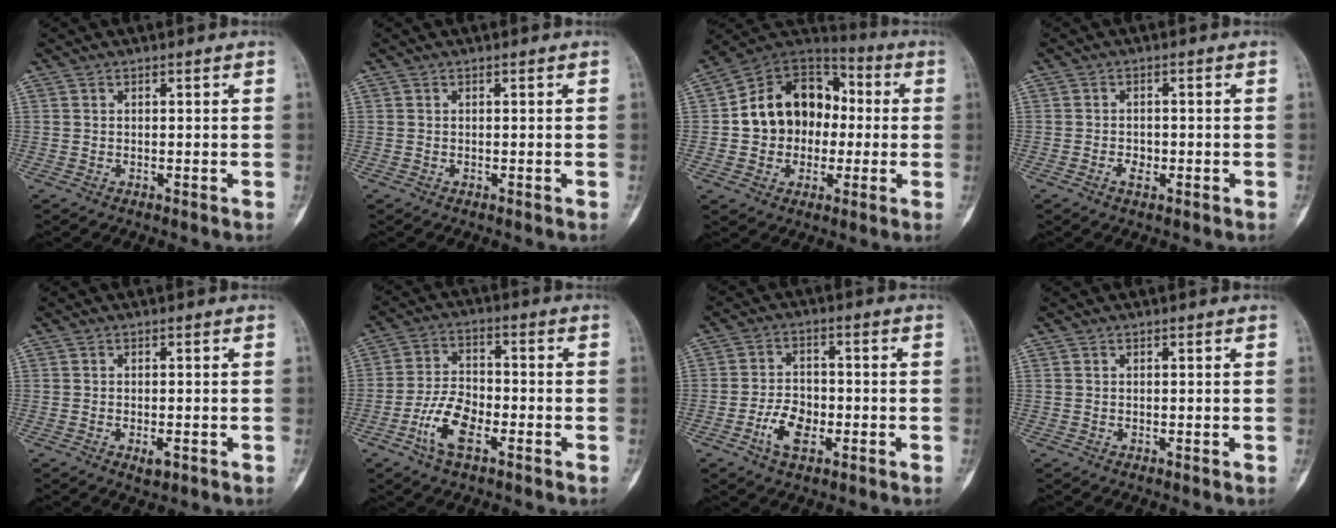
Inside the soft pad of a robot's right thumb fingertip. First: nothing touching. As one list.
[{"total": 0.0}, {"total": 16.7, "force": [-0.2, 13.4, 10.0], "torque": [-0.116, 0.038, -0.010]}, {"total": 2.3, "force": [-1.0, 1.5, 1.5], "torque": [-0.022, 0.004, -0.017]}, {"total": 2.0, "force": [-0.9, 0.8, 1.6], "torque": [-0.023, 0.000, -0.011]}, {"total": 8.9, "force": [-4.0, 4.3, 6.7], "torque": [-0.130, 0.020, -0.080]}, {"total": 6.7, "force": [-2.7, 3.9, 4.7], "torque": [-0.078, 0.016, -0.051]}, {"total": 0.0}]